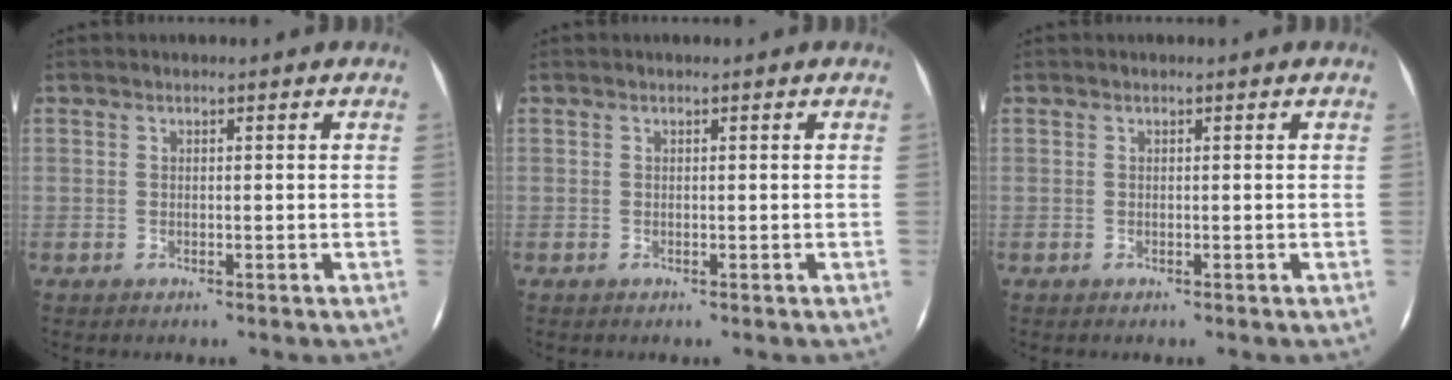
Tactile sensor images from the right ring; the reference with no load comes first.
{"total": 0.0}
{"total": 0.0}